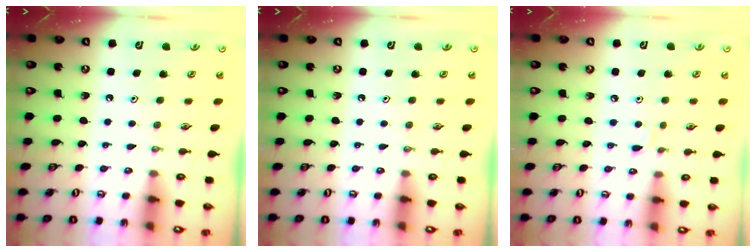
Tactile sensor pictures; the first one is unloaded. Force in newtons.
{"total": 0.0}
{"total": 2.8, "press": 2.7, "slide": 0.4}